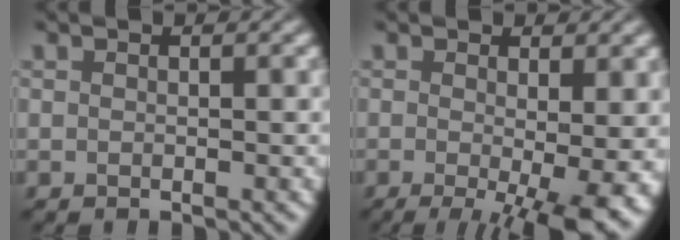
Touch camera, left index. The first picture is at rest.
{"total": 7.3, "force": [-1.6, 1.7, 6.9], "torque": [-0.098, -0.018, -0.016]}